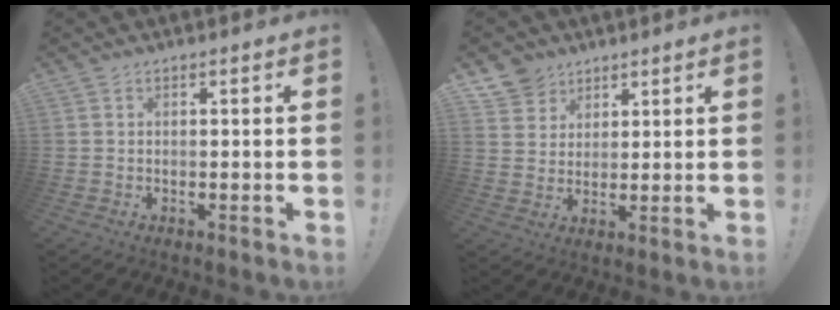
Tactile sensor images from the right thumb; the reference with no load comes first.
{"total": 7.3, "force": [5.0, 5.2, 0.8], "torque": [-0.013, -0.036, 0.100]}